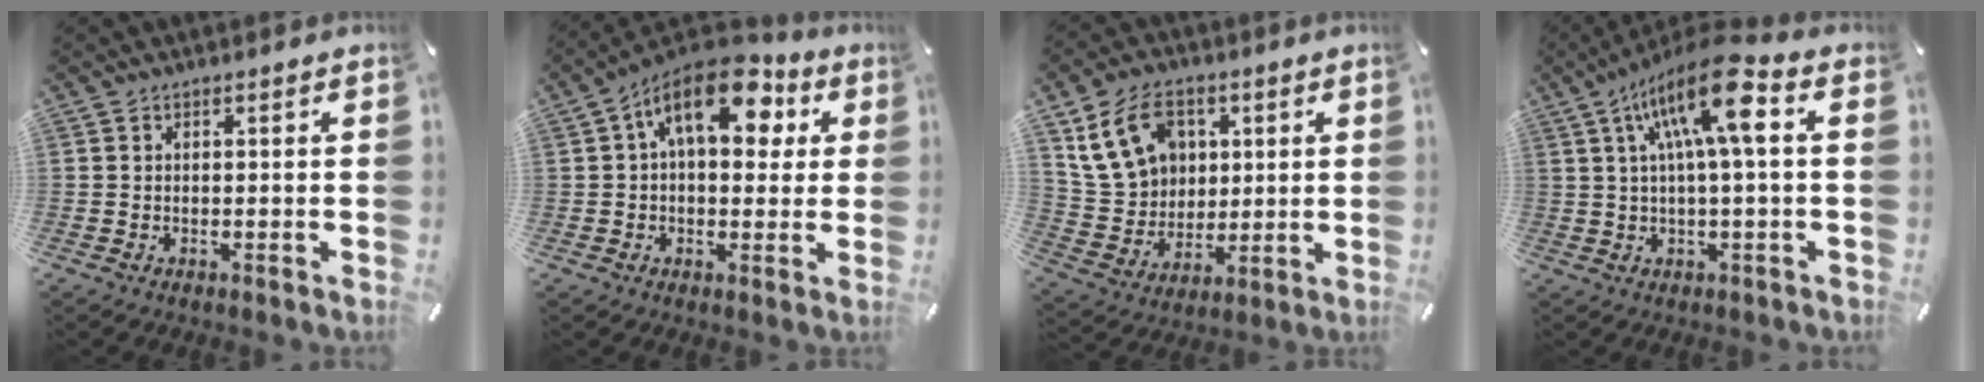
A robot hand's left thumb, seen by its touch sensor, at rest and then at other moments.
{"total": 15.6, "force": [6.0, 8.5, 11.7], "torque": [-0.164, -0.017, 0.101]}
{"total": 14.8, "force": [5.8, 11.8, 6.8], "torque": [-0.138, -0.009, 0.115]}
{"total": 15.7, "force": [4.8, 4.2, 14.4], "torque": [-0.263, -0.006, 0.073]}